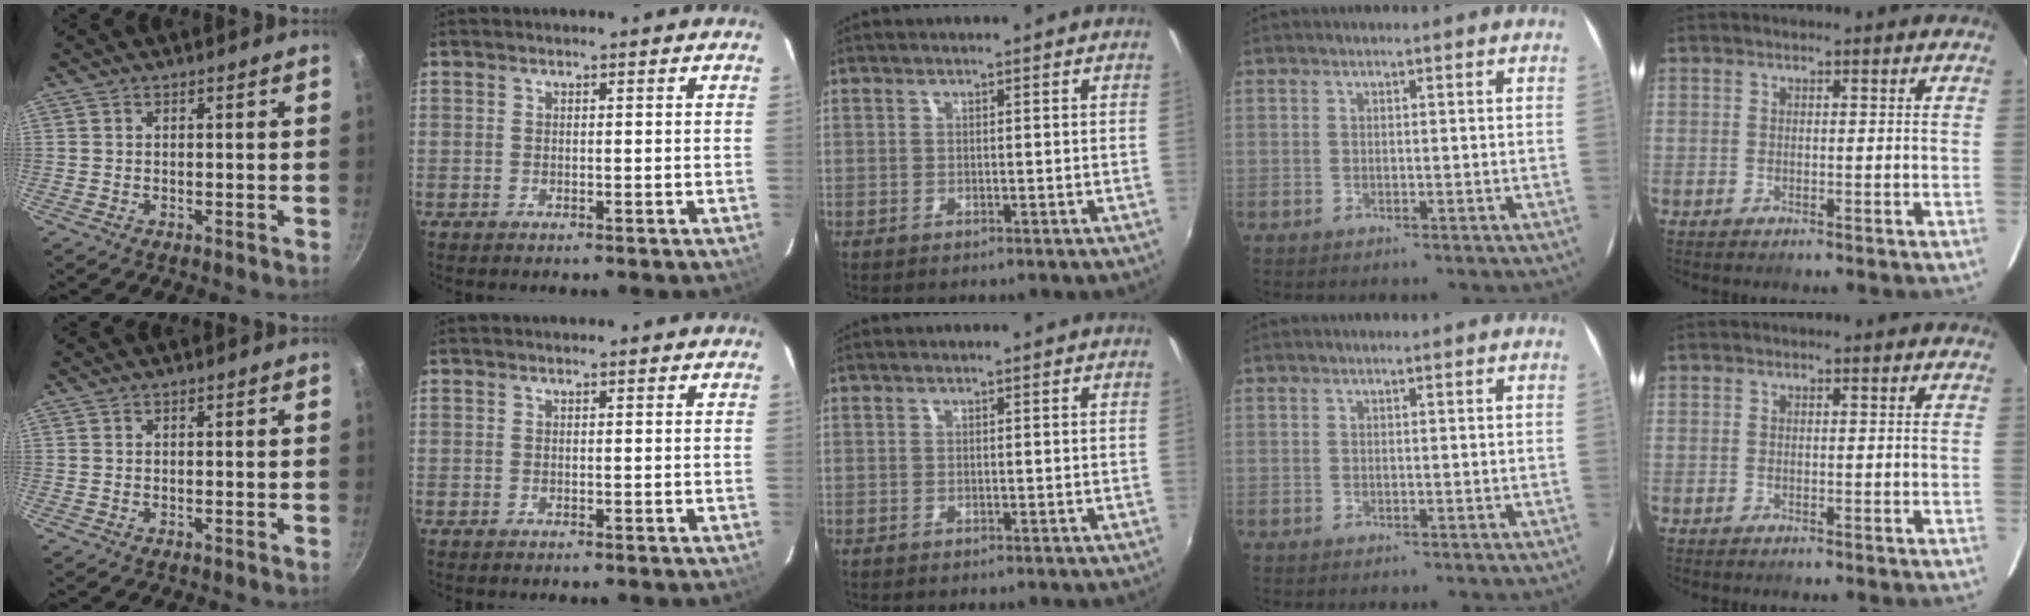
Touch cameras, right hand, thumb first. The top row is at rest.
{}